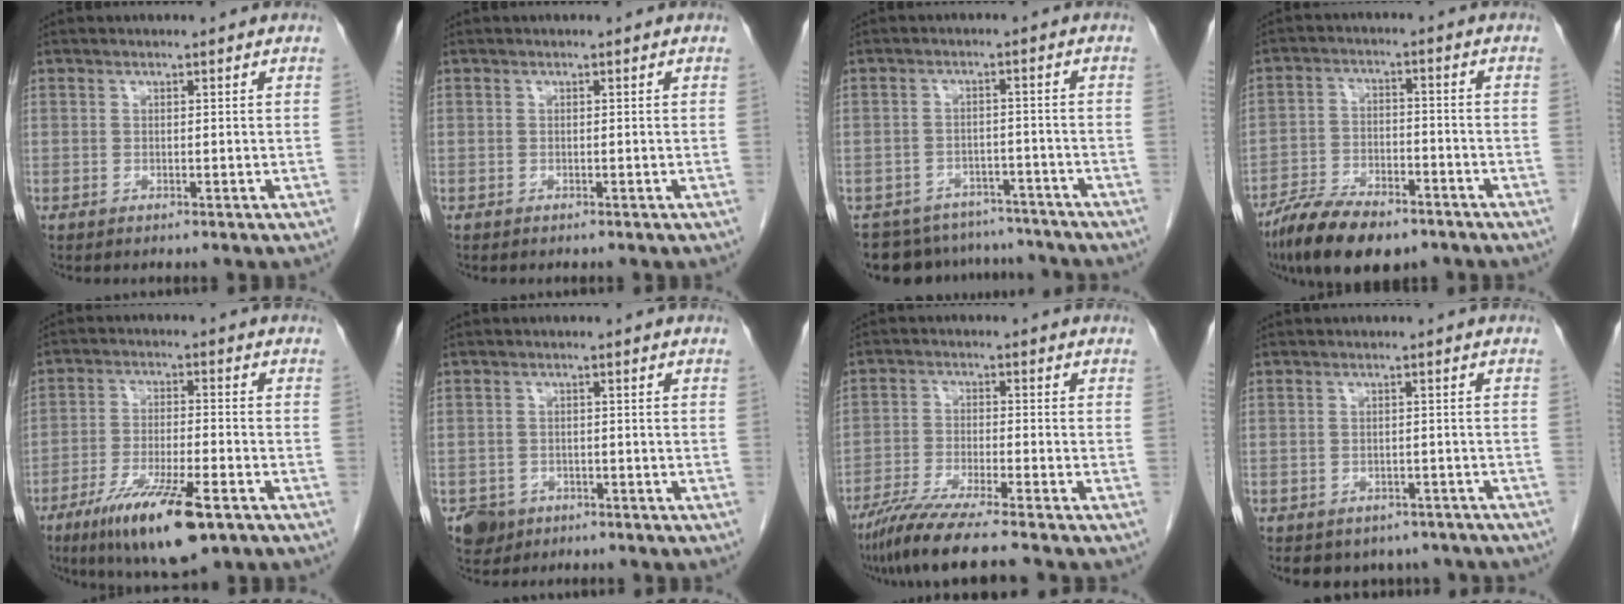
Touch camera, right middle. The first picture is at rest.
{"total": 0.0}
{"total": 12.9, "force": [-11.8, 5.0, 1.9], "torque": [-0.037, 0.011, -0.149]}
{"total": 11.9, "force": [-8.9, 4.1, 6.7], "torque": [-0.120, -0.014, -0.155]}
{"total": 13.0, "force": [-7.6, 2.3, 10.3], "torque": [-0.186, -0.028, -0.124]}
{"total": 3.8, "force": [-2.2, 3.0, 0.5], "torque": [-0.006, 0.007, -0.033]}
{"total": 10.0, "force": [-8.3, -0.7, 5.5], "torque": [-0.088, -0.035, -0.143]}
{"total": 9.2, "force": [-7.5, 5.0, 1.9], "torque": [-0.019, 0.005, -0.079]}